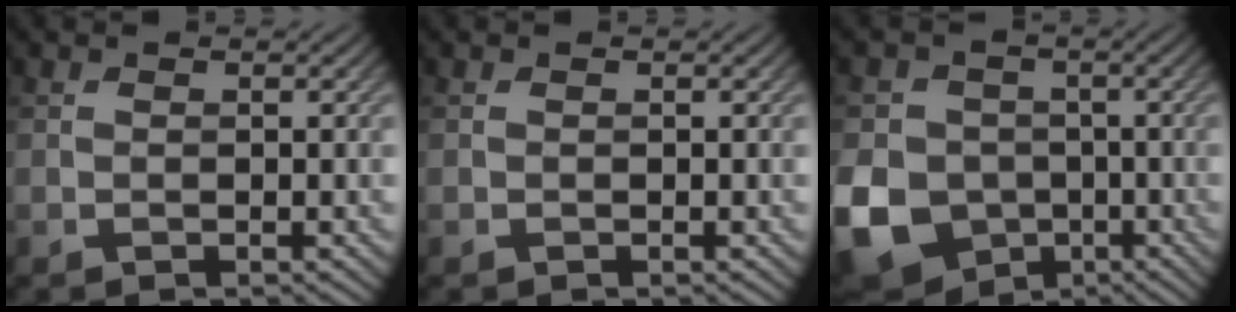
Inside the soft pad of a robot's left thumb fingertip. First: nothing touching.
{"total": 0.0}
{"total": 13.8, "force": [-4.5, 11.7, 5.7], "torque": [-0.169, -0.050, -0.099]}